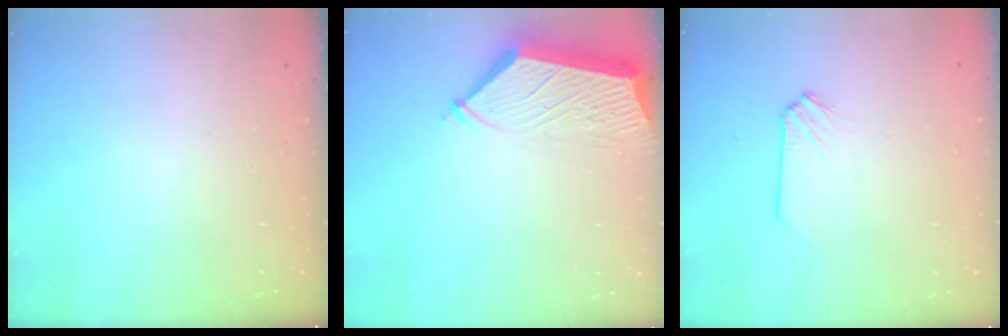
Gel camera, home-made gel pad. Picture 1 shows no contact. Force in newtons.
{"total": 6.1, "press": 6.0, "slide": 0.8}
{"total": 0.0}